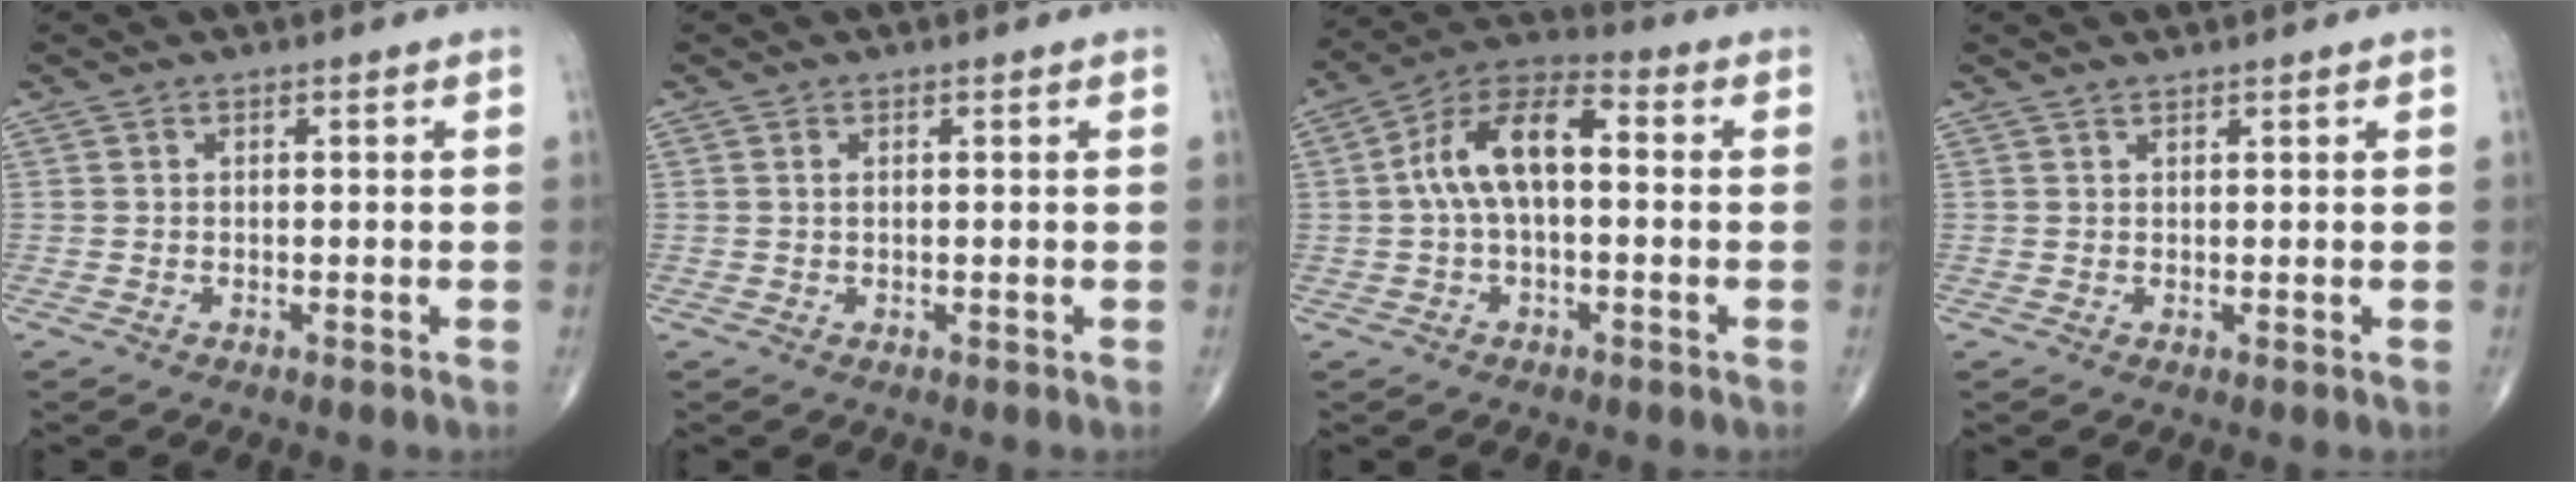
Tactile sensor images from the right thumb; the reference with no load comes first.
{"total": 0.6, "force": [0.2, 0.2, 0.5], "torque": [-0.013, 0.004, 0.004]}
{"total": 11.8, "force": [0.7, 5.9, 10.2], "torque": [-0.190, 0.043, 0.001]}
{"total": 0.7, "force": [0.7, 0.1, 0.1], "torque": [-0.001, -0.006, 0.012]}